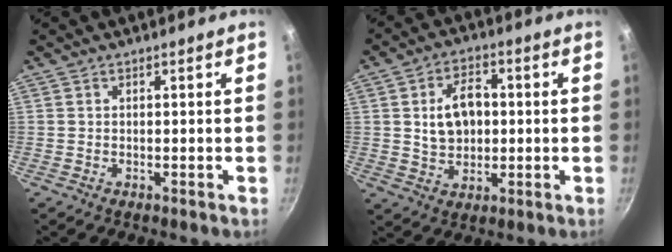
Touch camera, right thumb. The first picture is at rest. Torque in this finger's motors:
{"motor_torque": [0.01, 0.12, 0.25, -0.17, 0.12]}